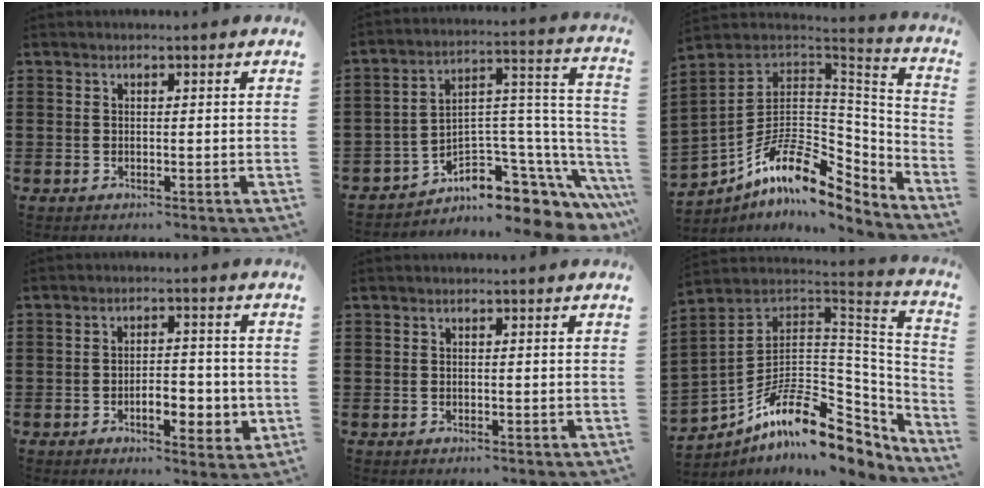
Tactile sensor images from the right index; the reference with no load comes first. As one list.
[{"total": 5.2, "force": [-2.6, 3.8, 2.4], "torque": [-0.053, -0.027, -0.045]}, {"total": 13.0, "force": [-6.2, 6.9, 9.1], "torque": [-0.170, 0.000, -0.118]}, {"total": 6.2, "force": [-1.8, 2.9, 5.1], "torque": [-0.072, 0.002, -0.035]}, {"total": 0.0}, {"total": 12.9, "force": [-7.1, 6.7, 8.5], "torque": [-0.141, -0.003, -0.133]}]